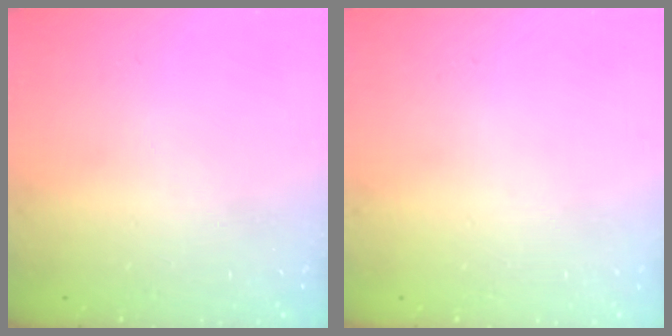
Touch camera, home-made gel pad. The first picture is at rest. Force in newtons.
{"total": 0.0}